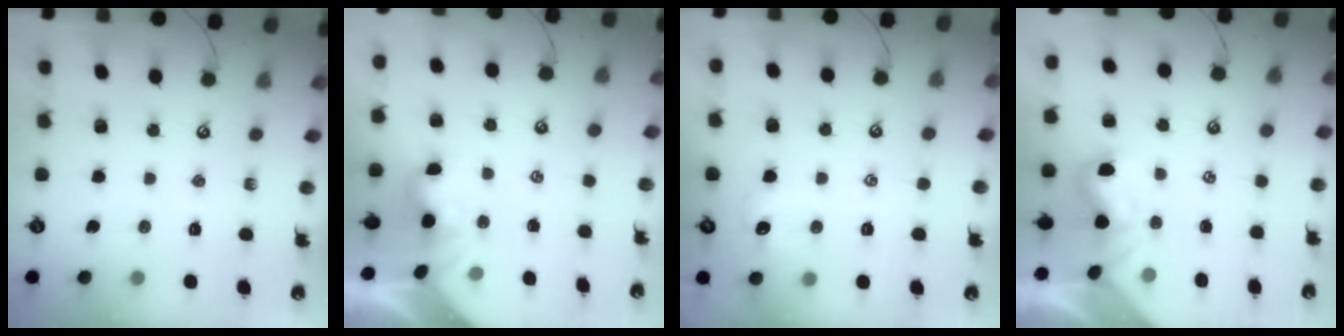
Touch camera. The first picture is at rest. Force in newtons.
{"total": 2.0, "press": 2.0, "slide": 0.5}
{"total": 0.7, "press": 0.2, "slide": 0.6}
{"total": 1.5, "press": 1.4, "slide": 0.5}